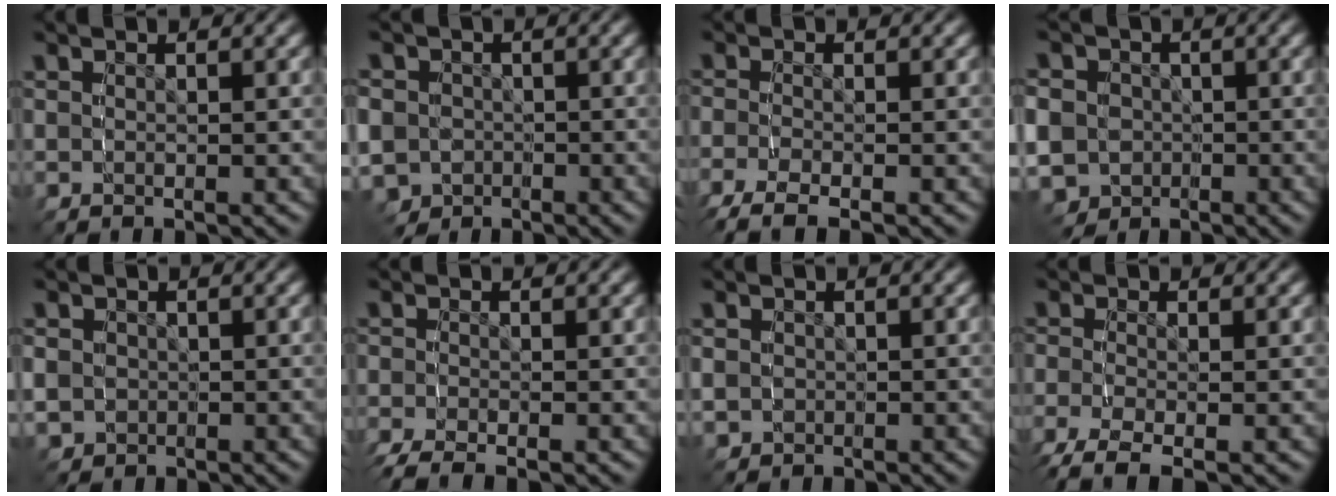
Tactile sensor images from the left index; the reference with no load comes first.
{"total": 9.8, "force": [-3.4, 8.6, 3.1], "torque": [-0.075, -0.041, -0.055]}
{"total": 4.4, "force": [-2.9, 2.0, 2.6], "torque": [-0.060, -0.017, -0.040]}
{"total": 10.8, "force": [-3.0, 9.7, 3.8], "torque": [-0.086, -0.042, -0.047]}
{"total": 4.1, "force": [-0.8, 3.8, 1.4], "torque": [-0.036, -0.022, -0.005]}
{"total": 3.6, "force": [-2.7, 1.7, 1.6], "torque": [-0.030, -0.008, -0.043]}
{"total": 2.7, "force": [-0.4, 2.6, 0.7], "torque": [-0.019, -0.014, -0.001]}
{"total": 4.7, "force": [-2.9, 2.2, 3.0], "torque": [-0.073, -0.024, -0.035]}